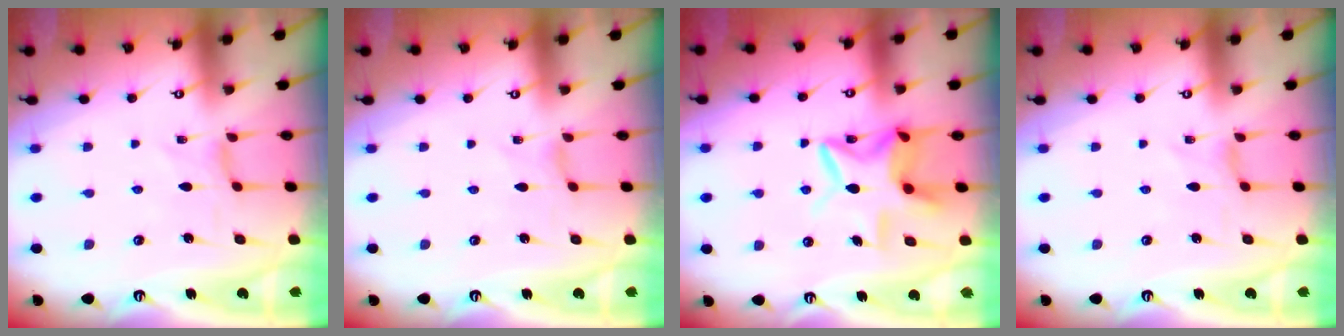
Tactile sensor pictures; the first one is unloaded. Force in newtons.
{"total": 0.0}
{"total": 12.1, "press": 12.0, "slide": 1.0}
{"total": 0.0}